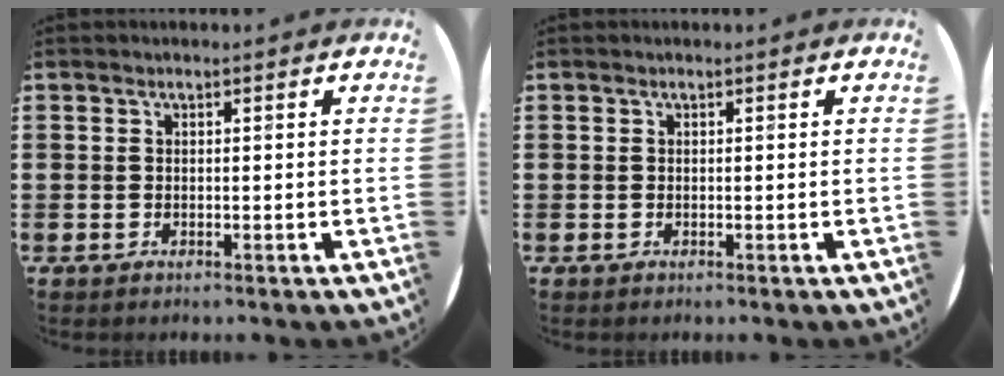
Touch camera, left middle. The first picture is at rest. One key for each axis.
{"total": 0.0}